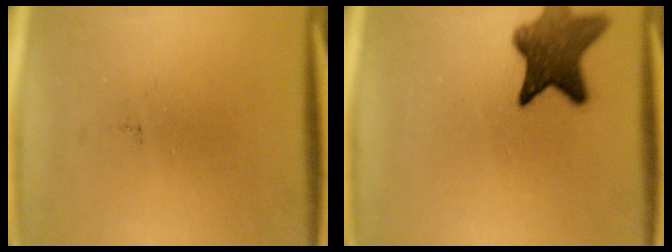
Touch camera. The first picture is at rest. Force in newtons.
{"total": 8.3}